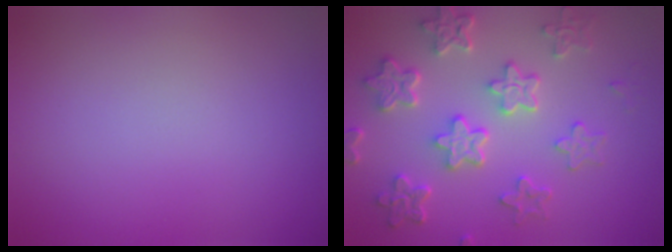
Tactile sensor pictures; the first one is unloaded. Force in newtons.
{"total": 5.9, "press": 4.6, "slide": 3.8}